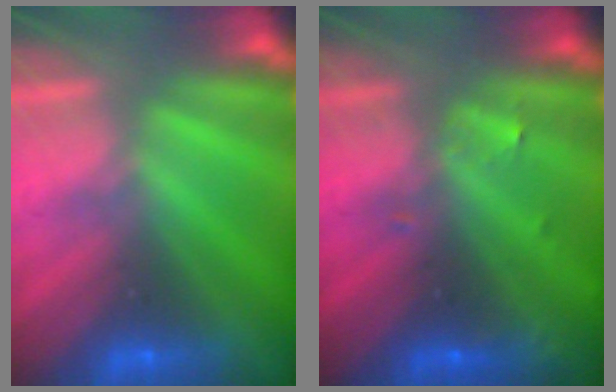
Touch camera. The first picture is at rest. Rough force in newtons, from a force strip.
{"total": 2.9}